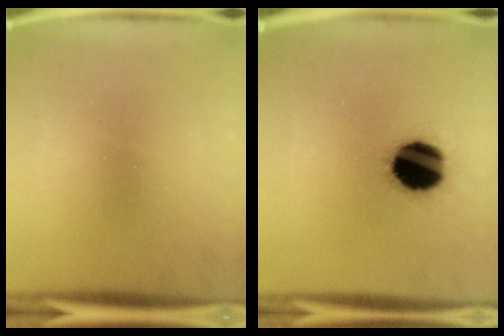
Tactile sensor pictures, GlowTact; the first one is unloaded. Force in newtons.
{"total": 17.7}